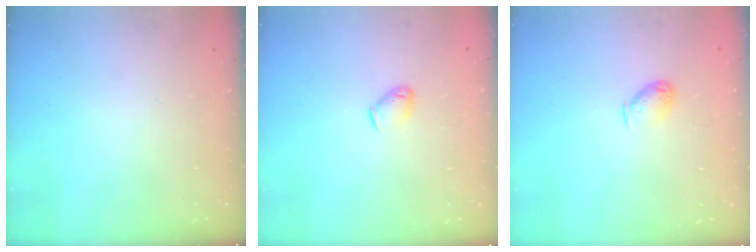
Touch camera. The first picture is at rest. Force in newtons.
{"total": 3.9, "press": 3.8, "slide": 0.6}
{"total": 6.5, "press": 6.4, "slide": 1.3}